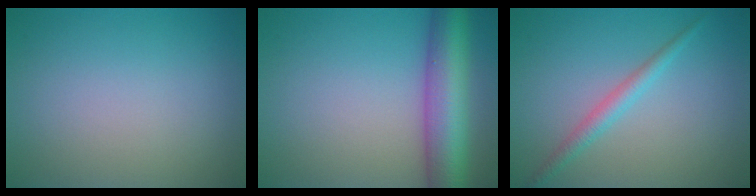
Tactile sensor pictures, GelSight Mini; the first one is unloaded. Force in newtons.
{"total": 8.0, "press": 8.0, "slide": 0.2}
{"total": 2.0, "press": 2.0, "slide": 0.0}